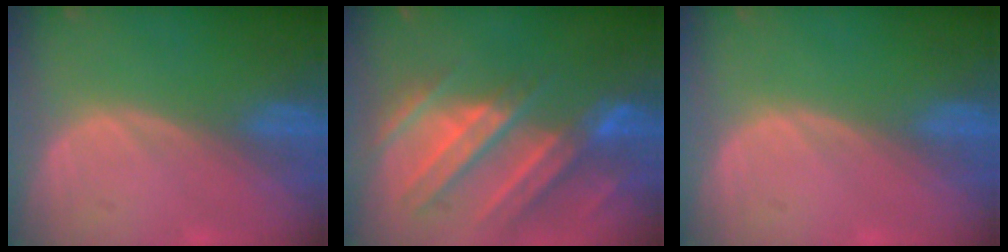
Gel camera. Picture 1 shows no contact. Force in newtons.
{"total": 10.9, "press": 9.8, "slide": 4.9}
{"total": 0.0}